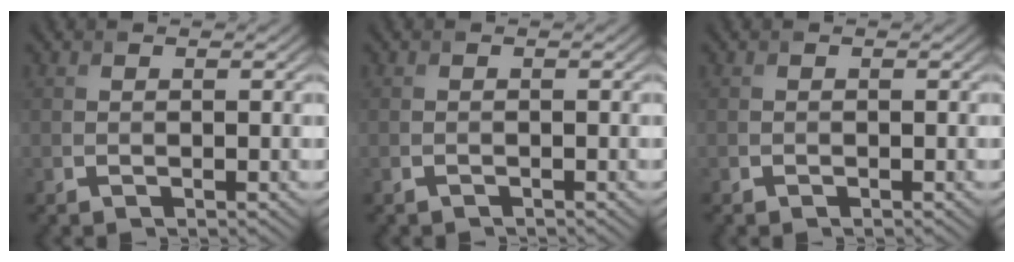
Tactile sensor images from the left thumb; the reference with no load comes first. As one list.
[{"total": 0.6, "force": [-0.6, 0.1, 0.0], "torque": [0.000, -0.004, -0.012]}, {"total": 0.0}]